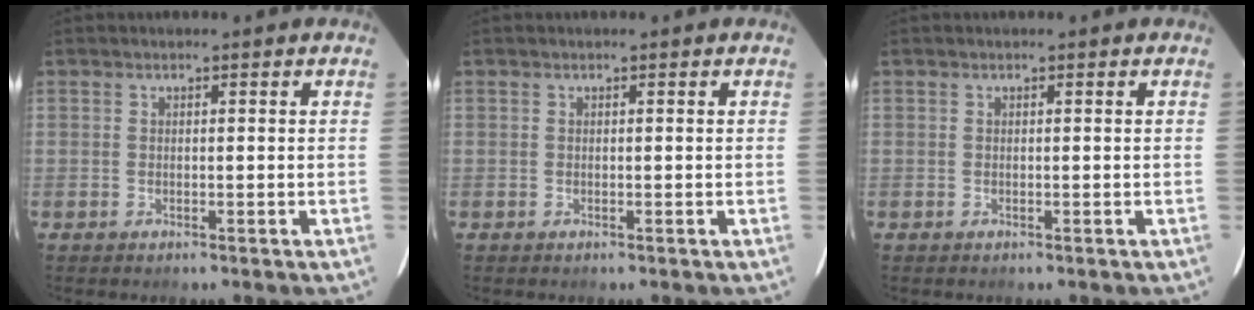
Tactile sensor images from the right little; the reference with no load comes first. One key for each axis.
{"total": 0.0}
{"total": 0.0}